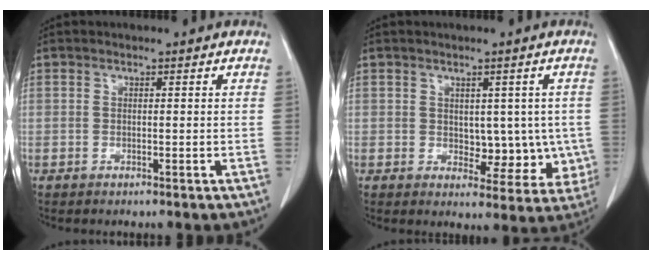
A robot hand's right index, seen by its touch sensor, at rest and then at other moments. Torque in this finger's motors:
{"motor_torque": [0.14, 0.13, 0.06, 0.00]}